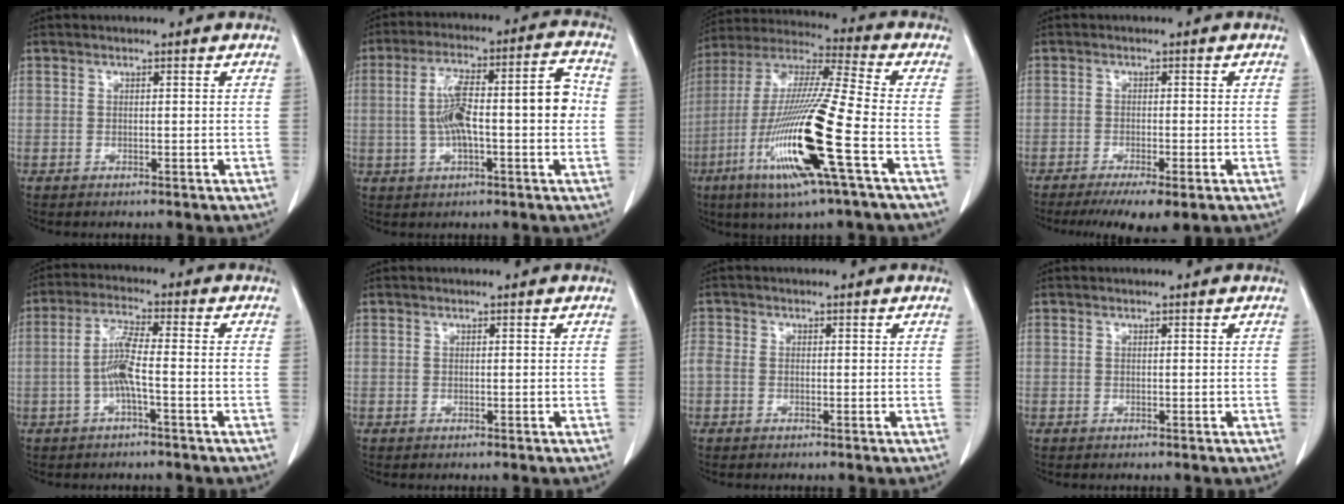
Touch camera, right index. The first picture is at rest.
{"total": 13.5, "force": [-0.2, 2.9, 13.2], "torque": [-0.215, 0.043, 0.000]}
{"total": 20.0, "force": [-7.0, 0.0, 18.7], "torque": [-0.403, -0.031, -0.141]}
{"total": 5.6, "force": [-3.6, 0.6, 4.2], "torque": [-0.065, -0.013, -0.055]}
{"total": 5.4, "force": [-1.3, 0.2, 5.3], "torque": [-0.107, 0.008, -0.027]}
{"total": 0.0}
{"total": 2.7, "force": [-0.6, 2.0, 1.7], "torque": [-0.055, 0.008, -0.010]}
{"total": 0.0}